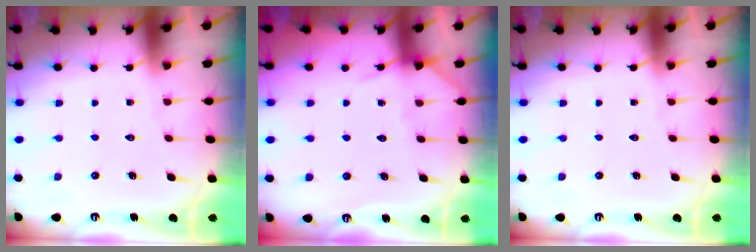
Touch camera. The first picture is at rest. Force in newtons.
{"total": 5.1, "press": 5.0, "slide": 0.7}
{"total": 0.0}